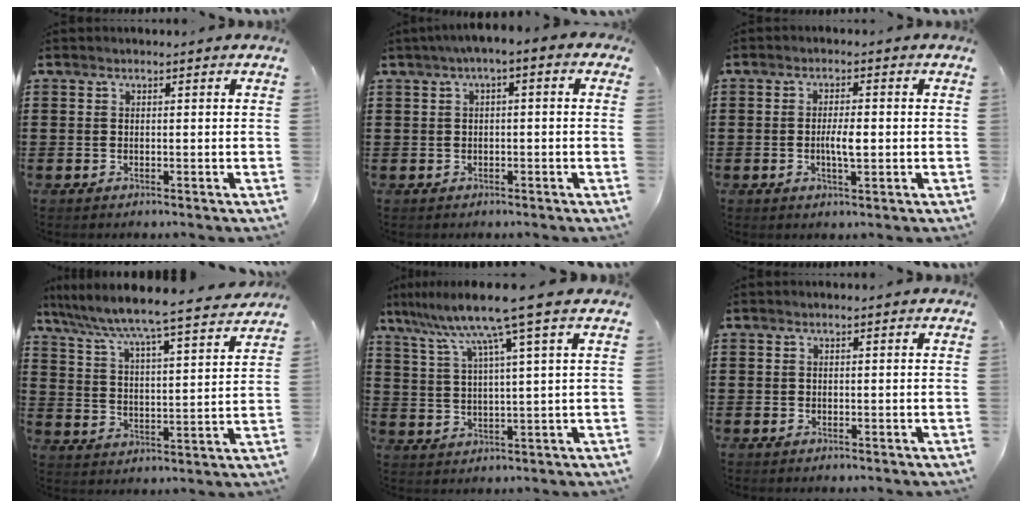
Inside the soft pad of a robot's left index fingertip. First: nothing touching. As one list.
[{"total": 2.1, "force": [-1.0, 0.5, 1.8], "torque": [-0.031, 0.003, -0.022]}, {"total": 3.7, "force": [-0.4, 1.0, 3.5], "torque": [-0.055, -0.002, -0.009]}, {"total": 5.6, "force": [5.2, -0.6, 1.8], "torque": [-0.063, -0.045, 0.080]}, {"total": 9.6, "force": [6.6, -0.8, 6.9], "torque": [-0.156, -0.025, 0.108]}, {"total": 0.0}]